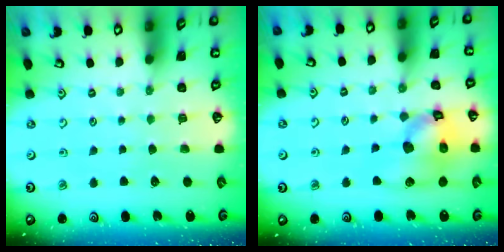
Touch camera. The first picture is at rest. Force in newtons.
{"total": 16.7, "press": 16.5, "slide": 2.3}